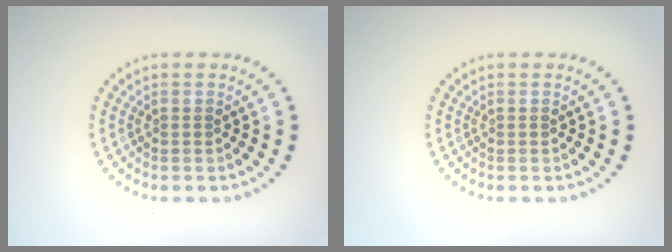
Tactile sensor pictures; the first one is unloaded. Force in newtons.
{"total": 0.0}